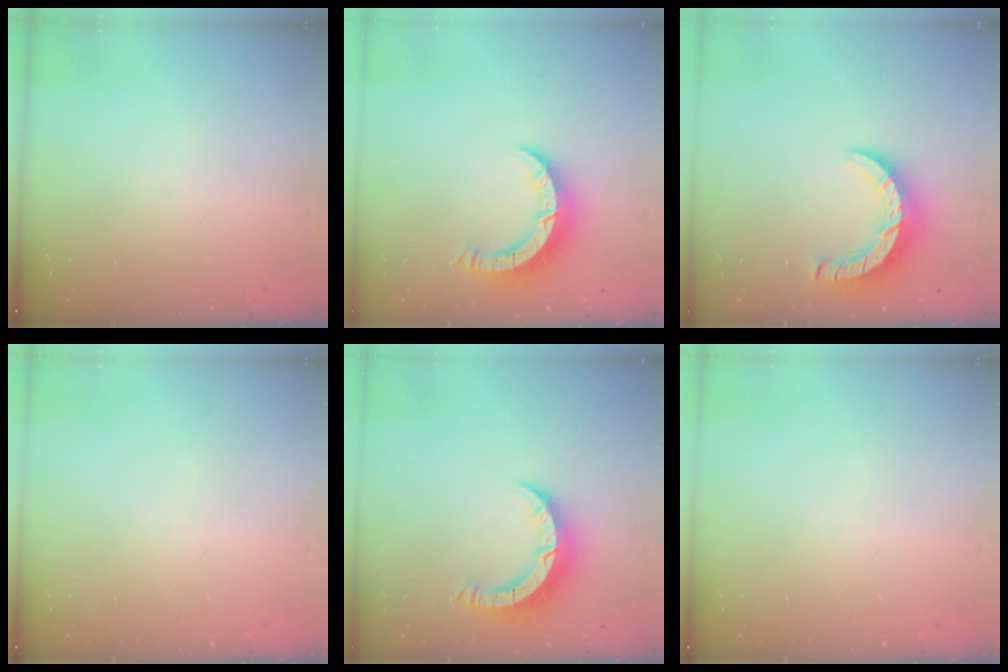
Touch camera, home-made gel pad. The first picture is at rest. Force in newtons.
{"total": 7.7, "press": 7.7, "slide": 0.4}
{"total": 8.5, "press": 8.5, "slide": 0.8}
{"total": 0.0}
{"total": 7.7, "press": 7.7, "slide": 0.4}
{"total": 0.0}